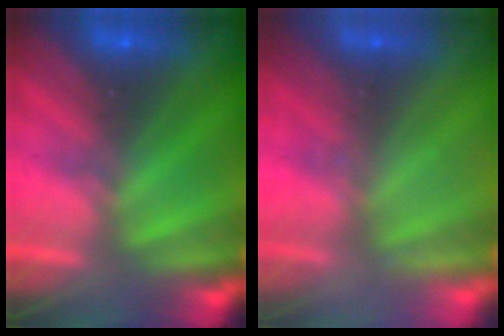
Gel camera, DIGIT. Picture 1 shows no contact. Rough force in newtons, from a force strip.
{"total": 2.1}